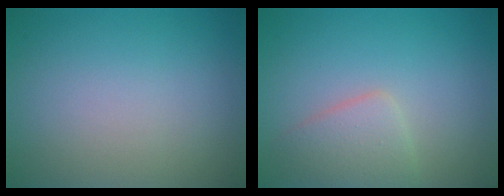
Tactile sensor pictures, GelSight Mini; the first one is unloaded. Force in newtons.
{"total": 2.8, "press": 2.8, "slide": 0.1}